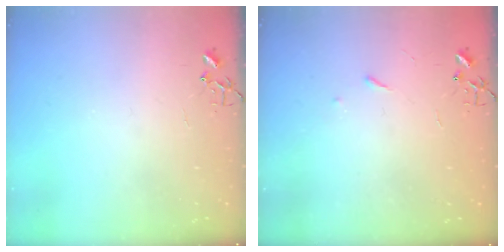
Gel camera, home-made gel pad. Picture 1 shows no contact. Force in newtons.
{"total": 2.9, "press": 2.8, "slide": 0.5}